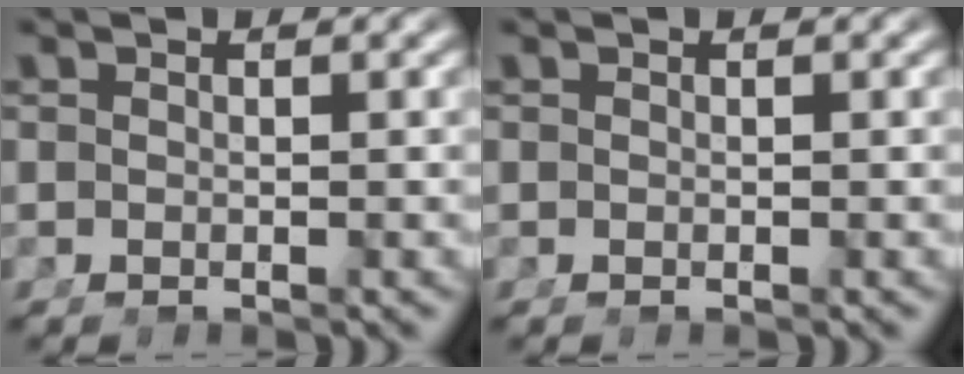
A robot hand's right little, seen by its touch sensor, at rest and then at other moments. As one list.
[{"total": 0.0}]